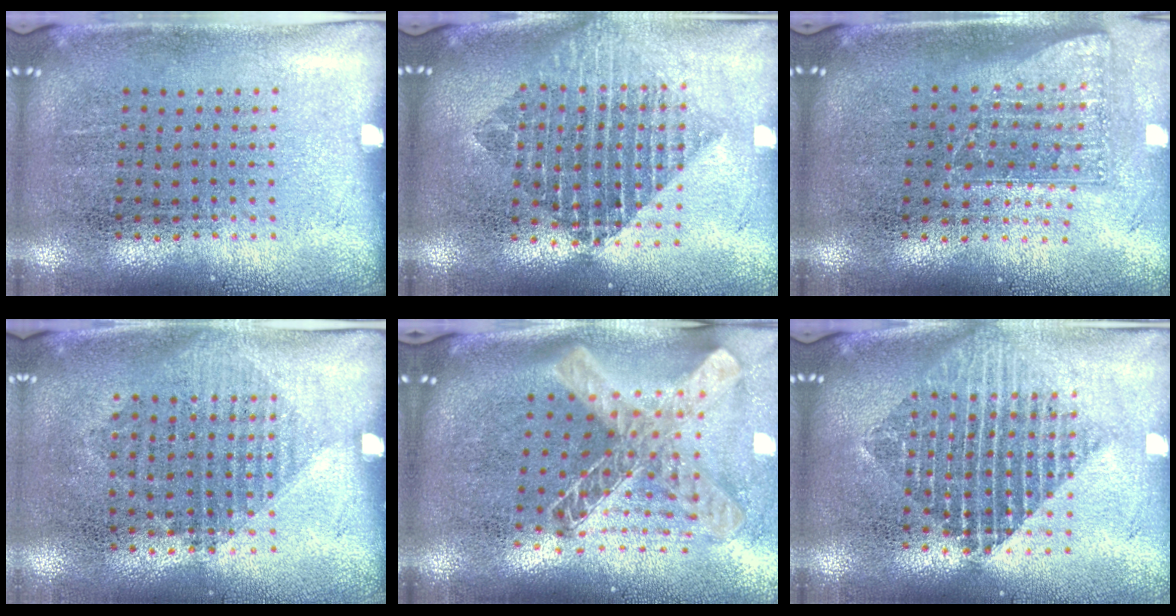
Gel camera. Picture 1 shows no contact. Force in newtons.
{"total": 2.0, "press": 1.6, "slide": 1.3}
{"total": 1.8, "press": 1.3, "slide": 1.2}
{"total": 1.0, "press": 0.9, "slide": 0.4}
{"total": 2.1, "press": 1.6, "slide": 1.4}
{"total": 2.1, "press": 1.7, "slide": 1.2}